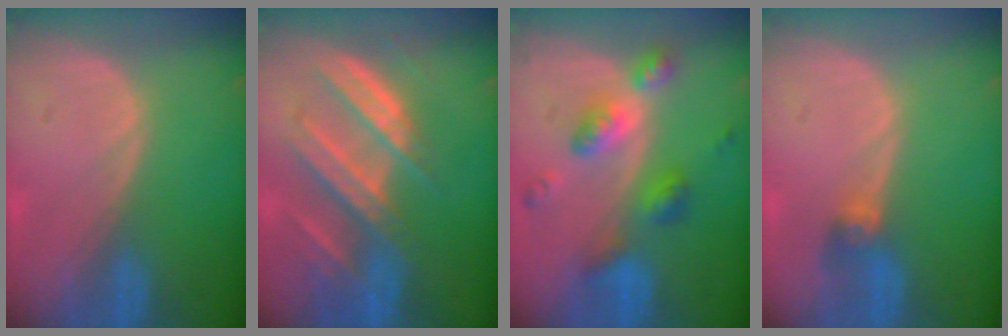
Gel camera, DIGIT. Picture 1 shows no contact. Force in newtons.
{"total": 9.0, "press": 8.2, "slide": 3.6}
{"total": 7.1, "press": 7.0, "slide": 0.6}
{"total": 2.7, "press": 2.7, "slide": 0.3}